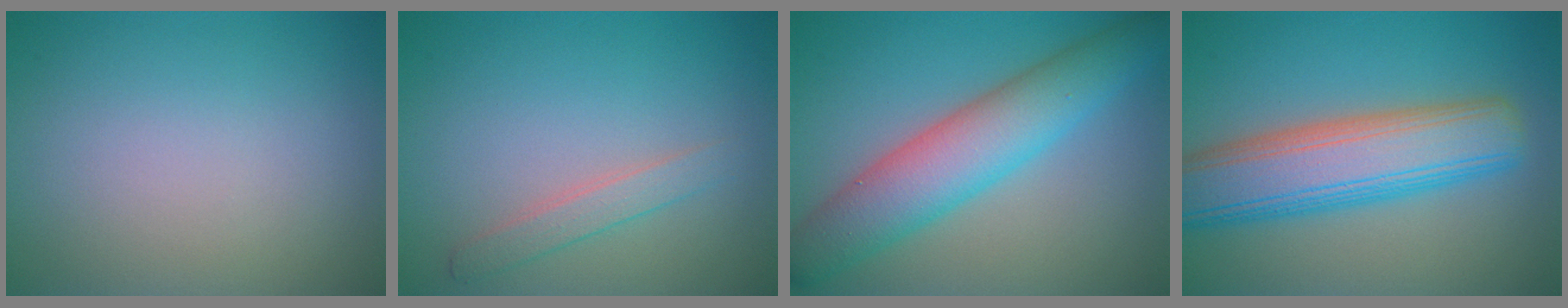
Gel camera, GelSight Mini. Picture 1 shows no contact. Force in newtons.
{"total": 1.7, "press": 1.7, "slide": 0.1}
{"total": 7.4, "press": 7.4, "slide": 0.4}
{"total": 9.0, "press": 9.0, "slide": 0.3}